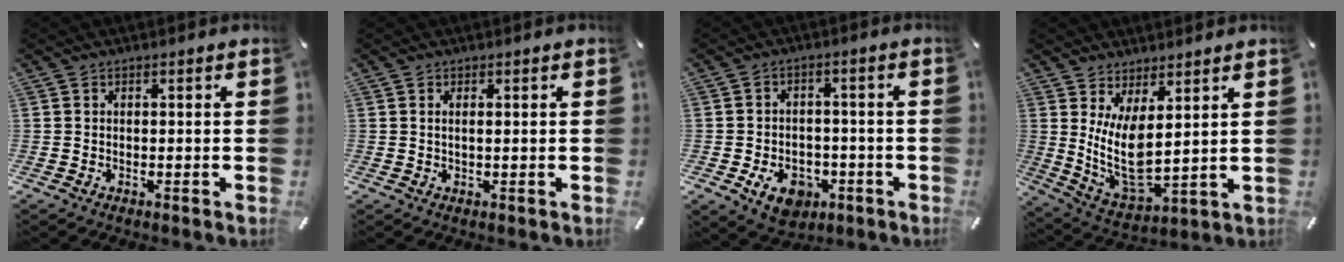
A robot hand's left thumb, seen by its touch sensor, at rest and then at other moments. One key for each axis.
{"total": 1.2, "fx": 0.3, "fy": 0.0, "fz": 1.2, "tx": -0.024, "ty": -0.004, "tz": 0.005}
{"total": 8.3, "fx": -3.6, "fy": 6.1, "fz": 4.3, "tx": -0.074, "ty": 0.015, "tz": -0.066}
{"total": 10.6, "fx": 3.9, "fy": 4.4, "fz": 8.8, "tx": -0.184, "ty": -0.041, "tz": 0.076}